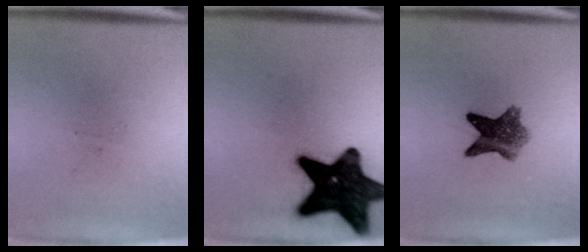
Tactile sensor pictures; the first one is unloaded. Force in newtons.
{"total": 17.0}
{"total": 6.8}